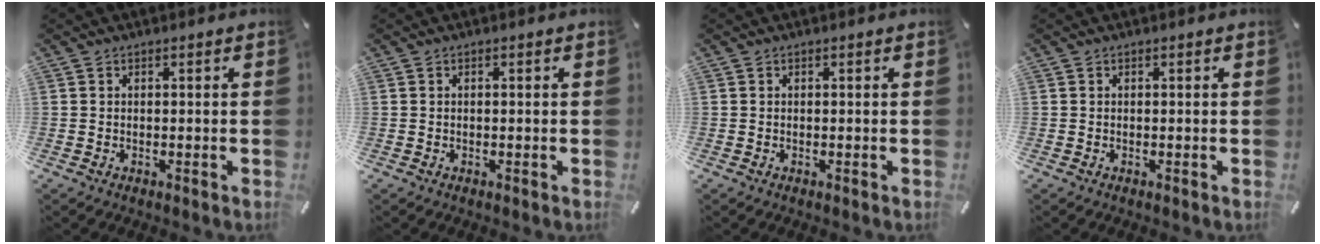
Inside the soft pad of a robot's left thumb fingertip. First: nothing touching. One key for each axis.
{"total": 0.0}
{"total": 0.0}
{"total": 0.0}